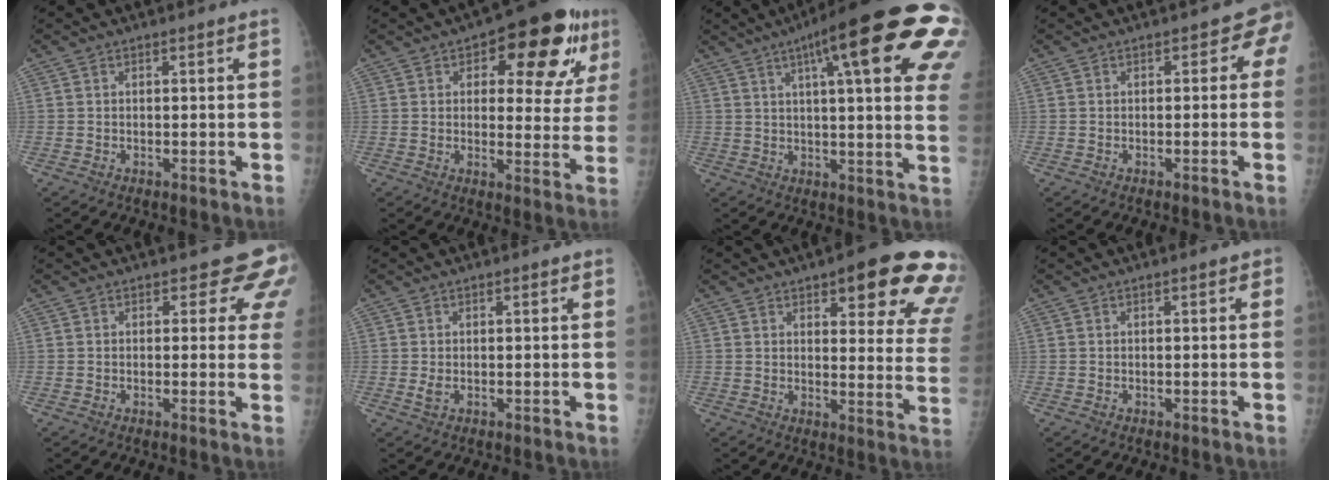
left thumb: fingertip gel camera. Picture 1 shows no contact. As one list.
[{"total": 16.0, "force": [6.8, 7.5, 12.4], "torque": [-0.113, -0.003, 0.085]}, {"total": 27.5, "force": [11.6, 5.7, 24.3], "torque": [-0.263, 0.010, 0.150]}, {"total": 2.7, "force": [-0.1, 2.0, 1.8], "torque": [0.011, 0.011, -0.014]}, {"total": 5.4, "force": [3.9, 2.9, 2.5], "torque": [0.010, -0.017, 0.025]}, {"total": 1.7, "force": [0.1, 0.9, 1.4], "torque": [-0.023, -0.001, 0.004]}, {"total": 16.6, "force": [10.1, 5.2, 12.1], "torque": [-0.113, -0.046, 0.116]}, {"total": 0.8, "force": [0.2, 0.5, 0.6], "torque": [-0.001, 0.003, -0.001]}]